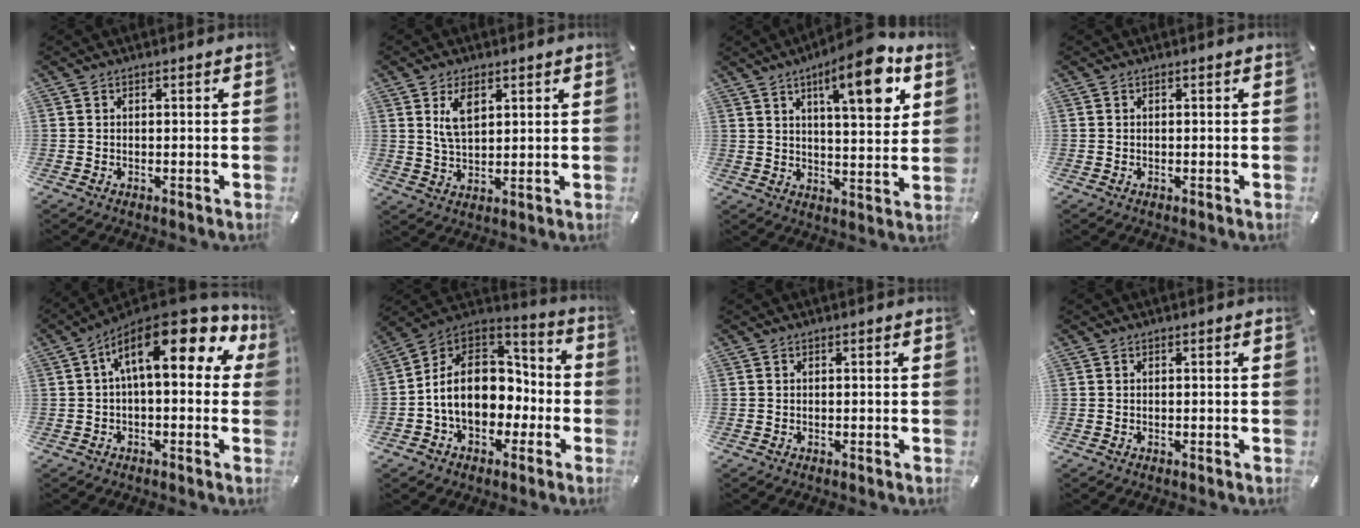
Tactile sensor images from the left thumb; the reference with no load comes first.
{"total": 6.6, "force": [2.9, 3.8, 4.5], "torque": [-0.099, 0.000, 0.051]}
{"total": 14.4, "force": [7.0, 4.5, 11.8], "torque": [-0.163, -0.032, 0.106]}
{"total": 0.0}
{"total": 16.3, "force": [6.2, 6.5, 13.5], "torque": [-0.234, -0.045, 0.104]}
{"total": 15.9, "force": [-2.0, 12.6, 9.5], "torque": [-0.175, 0.005, -0.035]}
{"total": 0.0}
{"total": 0.0}